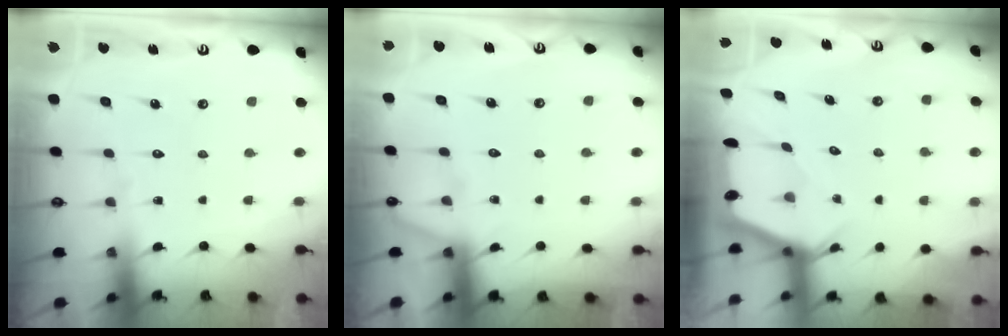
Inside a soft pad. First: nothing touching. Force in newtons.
{"total": 2.0, "press": 2.0, "slide": 0.4}
{"total": 2.5, "press": 2.4, "slide": 0.3}